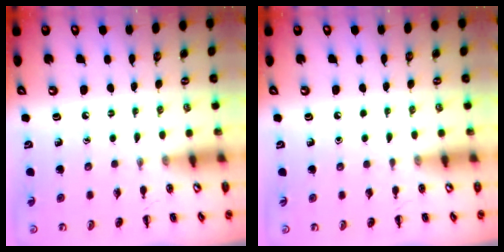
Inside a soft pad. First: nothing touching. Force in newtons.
{"total": 0.0}